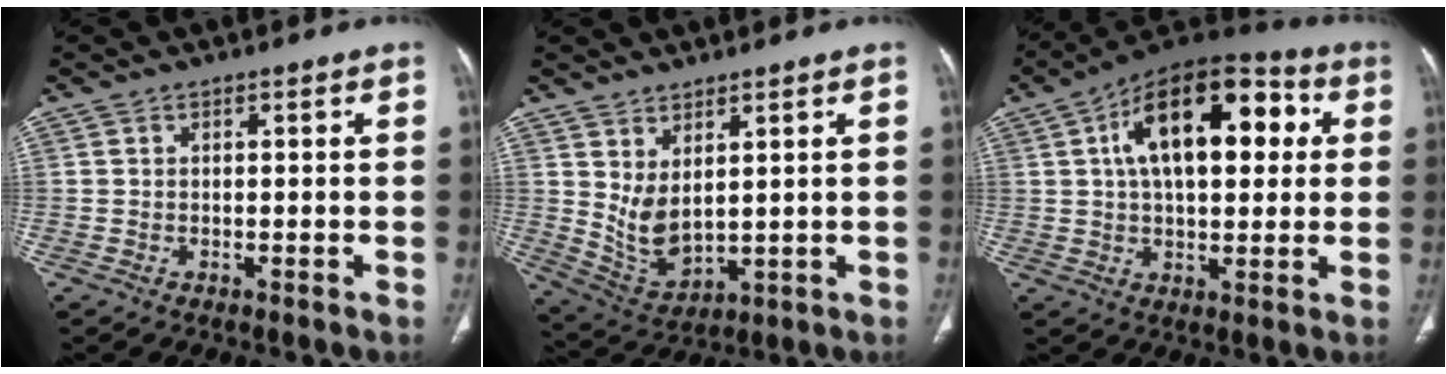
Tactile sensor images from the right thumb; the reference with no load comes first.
{"total": 7.4, "force": [2.7, 3.6, 5.9], "torque": [-0.105, -0.033, 0.073]}
{"total": 20.7, "force": [5.1, 10.7, 17.0], "torque": [-0.234, 0.021, 0.068]}